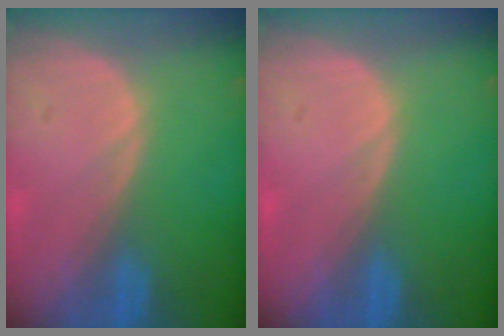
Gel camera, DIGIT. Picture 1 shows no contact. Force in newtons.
{"total": 0.0}